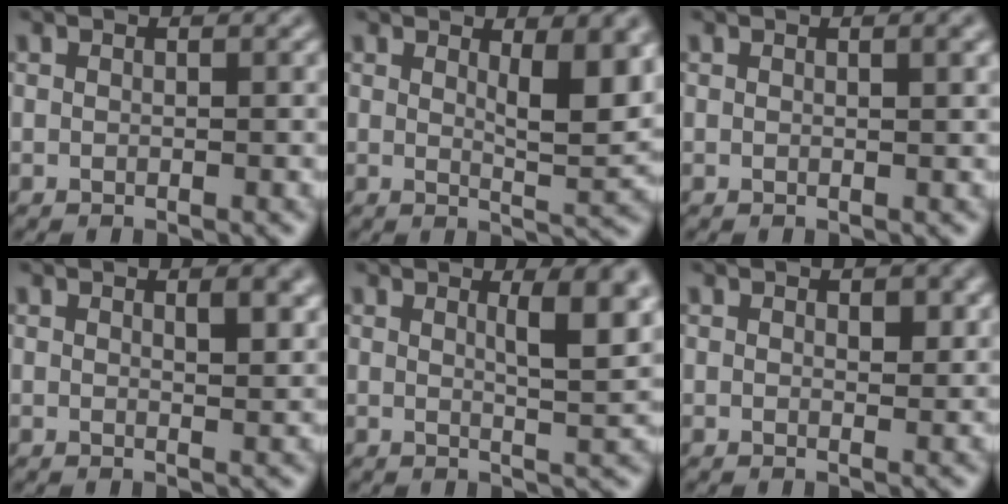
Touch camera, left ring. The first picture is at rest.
{"total": 4.8, "force": [1.7, 1.2, 4.3], "torque": [-0.061, -0.007, 0.029]}
{"total": 1.3, "force": [0.6, 0.4, 1.1], "torque": [-0.012, 0.003, 0.007]}
{"total": 2.3, "force": [1.2, 0.7, 1.9], "torque": [-0.019, -0.001, 0.020]}
{"total": 5.1, "force": [1.7, 1.3, 4.6], "torque": [-0.053, 0.000, 0.024]}
{"total": 1.4, "force": [0.6, 0.7, 1.0], "torque": [-0.011, -0.004, 0.010]}